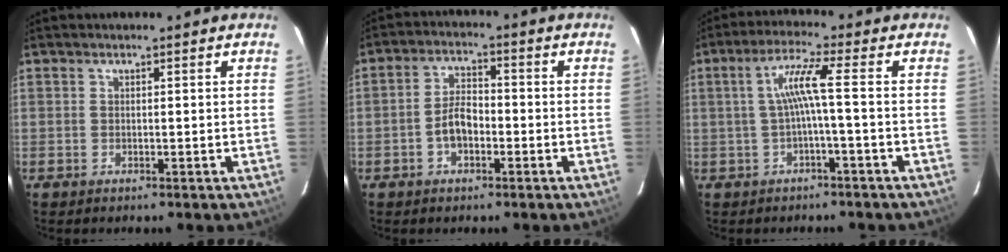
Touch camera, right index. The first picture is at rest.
{"total": 5.0, "force": [-1.8, 2.7, 3.7], "torque": [-0.074, 0.012, -0.030]}
{"total": 5.4, "force": [-0.9, -0.9, 5.2], "torque": [-0.107, 0.005, -0.009]}